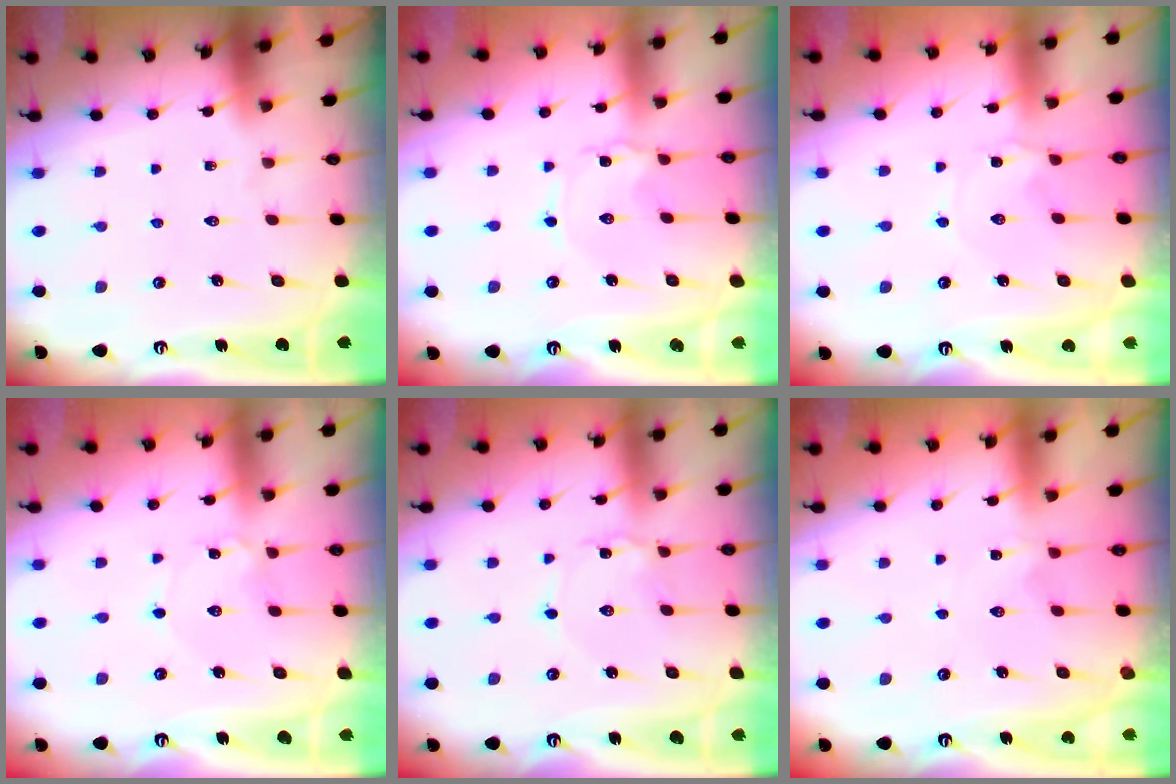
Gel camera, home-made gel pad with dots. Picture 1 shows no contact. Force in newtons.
{"total": 1.2, "press": 1.1, "slide": 0.2}
{"total": 2.1, "press": 2.1, "slide": 0.1}
{"total": 1.6, "press": 1.6, "slide": 0.2}
{"total": 1.7, "press": 1.7, "slide": 0.2}
{"total": 0.7, "press": 0.6, "slide": 0.3}